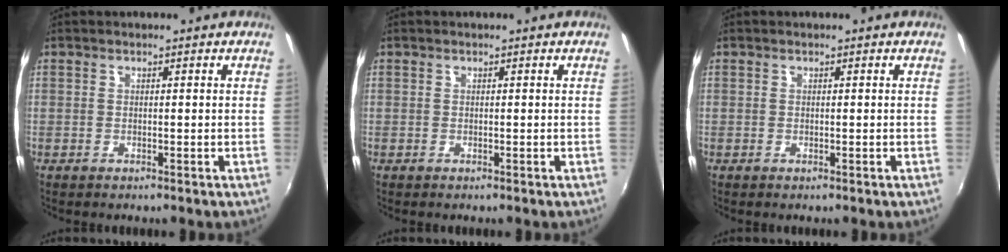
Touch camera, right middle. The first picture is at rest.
{"total": 0.0}
{"total": 0.0}